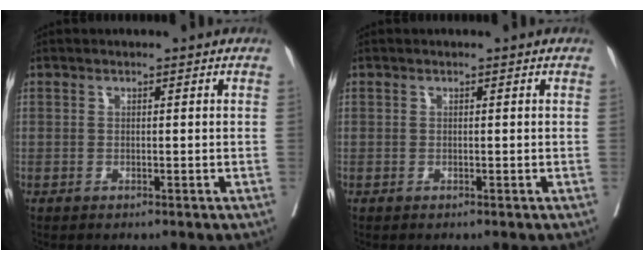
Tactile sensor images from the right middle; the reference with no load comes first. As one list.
[{"total": 0.0}]